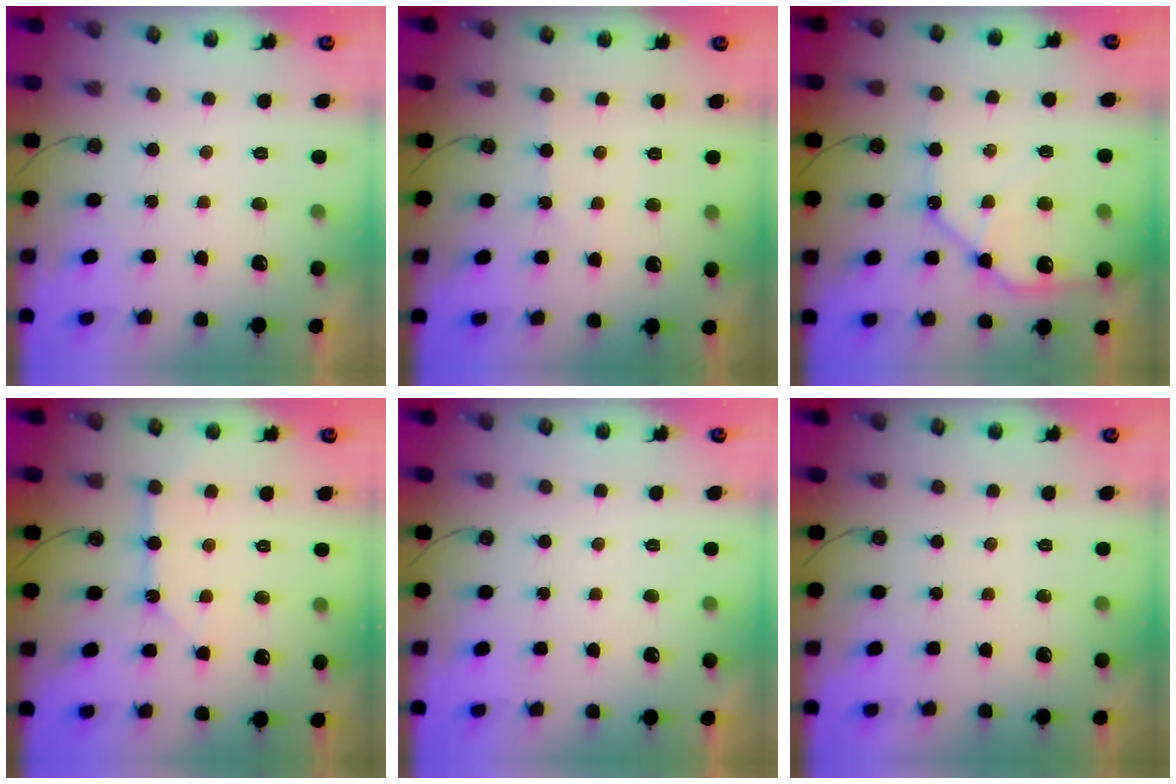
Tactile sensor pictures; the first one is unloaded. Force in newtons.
{"total": 1.0, "press": 1.0, "slide": 0.2}
{"total": 12.9, "press": 12.8, "slide": 1.5}
{"total": 4.5, "press": 4.5, "slide": 0.4}
{"total": 0.0}
{"total": 0.0}